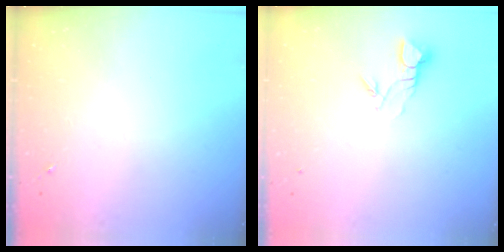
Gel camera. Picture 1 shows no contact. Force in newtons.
{"total": 3.7, "press": 3.7, "slide": 0.1}